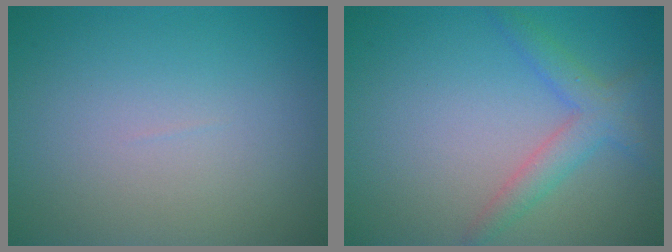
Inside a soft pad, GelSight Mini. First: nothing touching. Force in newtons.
{"total": 3.1, "press": 3.1, "slide": 0.1}